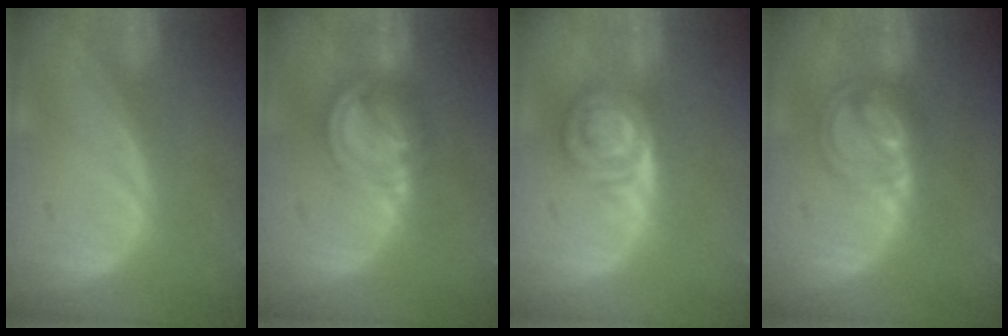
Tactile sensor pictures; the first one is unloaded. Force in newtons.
{"total": 7.6, "press": 6.6, "slide": 3.8}
{"total": 5.9, "press": 5.9, "slide": 0.6}
{"total": 5.8, "press": 5.6, "slide": 1.6}